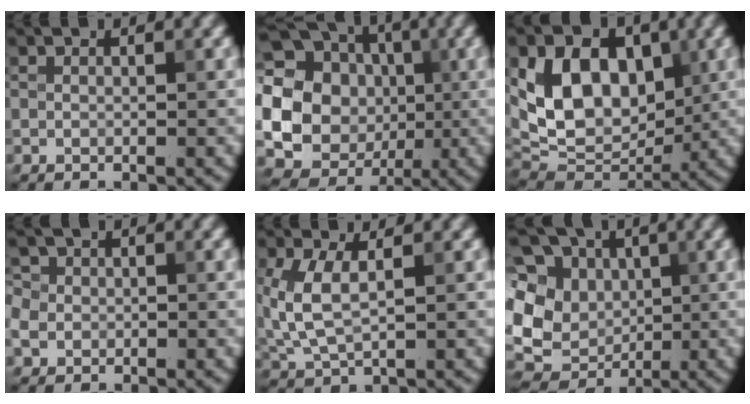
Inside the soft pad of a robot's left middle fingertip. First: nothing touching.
{"total": 22.2, "force": [1.2, 20.8, 7.6], "torque": [-0.164, -0.005, -0.026]}
{"total": 10.0, "force": [2.1, 7.2, 6.7], "torque": [-0.121, -0.009, 0.034]}
{"total": 3.6, "force": [-0.9, 3.2, 1.4], "torque": [-0.028, 0.011, -0.028]}
{"total": 4.6, "force": [0.6, 2.3, 3.9], "torque": [-0.103, 0.002, 0.014]}
{"total": 10.8, "force": [2.0, 8.8, 5.9], "torque": [-0.108, 0.015, 0.023]}